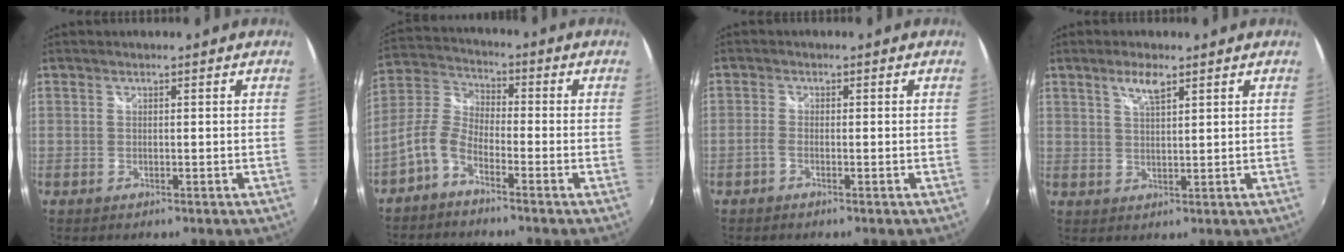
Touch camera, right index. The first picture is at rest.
{"total": 6.0, "force": [-3.8, 2.8, 3.7], "torque": [-0.091, 0.018, -0.087]}
{"total": 1.1, "force": [-0.8, 0.3, 0.7], "torque": [-0.022, 0.001, -0.022]}
{"total": 3.8, "force": [2.4, 1.0, 2.7], "torque": [-0.048, 0.003, 0.044]}